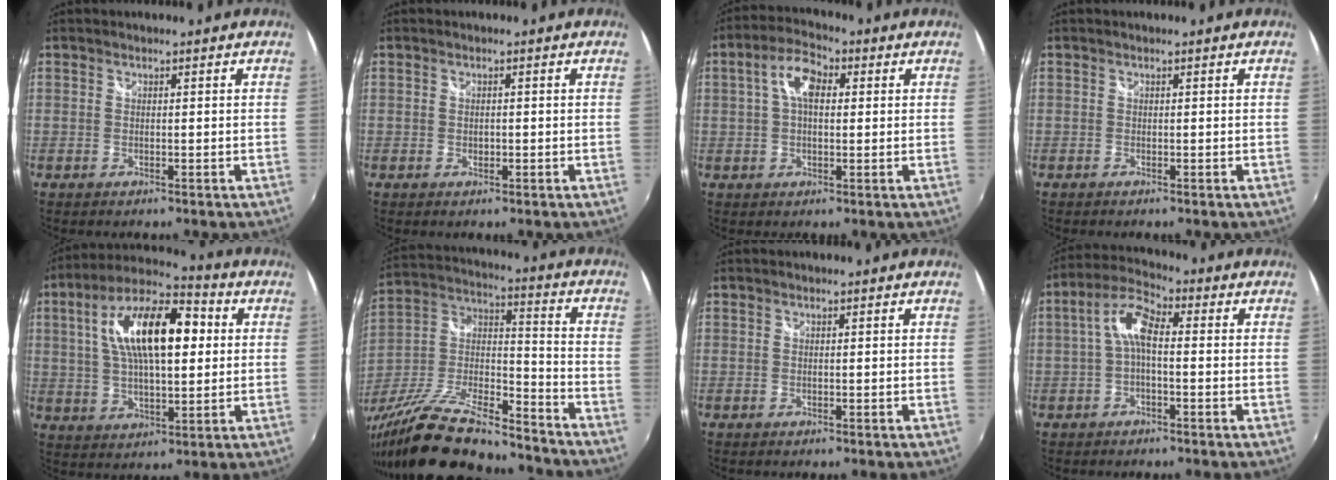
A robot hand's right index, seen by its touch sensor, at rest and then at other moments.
{"total": 1.1, "force": [-0.2, 0.8, 0.7], "torque": [-0.013, 0.000, -0.004]}
{"total": 7.0, "force": [1.6, 3.7, 5.7], "torque": [-0.107, 0.022, 0.025]}
{"total": 0.0}
{"total": 17.9, "force": [3.8, 7.4, 15.8], "torque": [-0.285, 0.029, 0.060]}
{"total": 23.5, "force": [-18.0, 6.5, 13.5], "torque": [-0.258, -0.019, -0.302]}
{"total": 0.0}
{"total": 6.3, "force": [-0.4, 2.6, 5.7], "torque": [-0.122, 0.023, -0.010]}